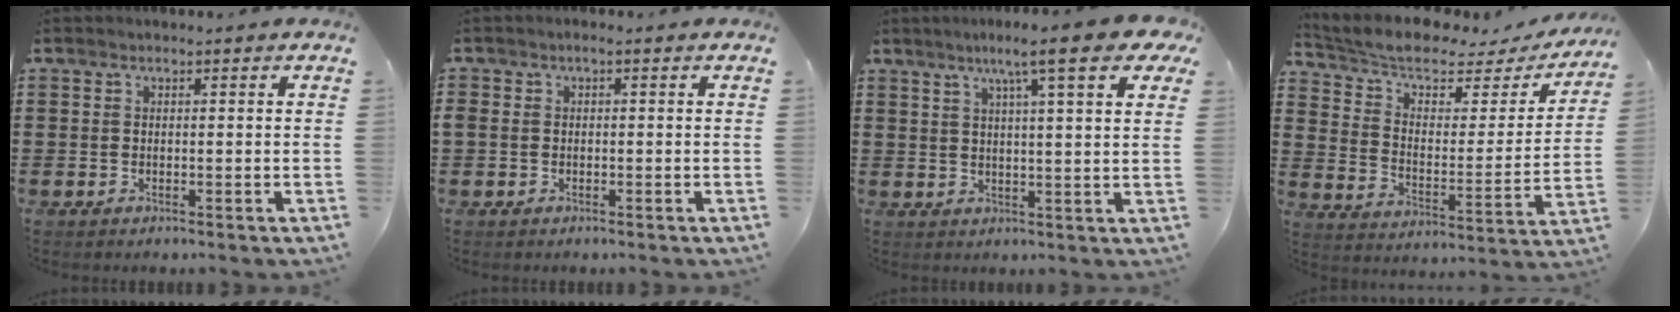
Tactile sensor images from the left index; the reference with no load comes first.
{"total": 1.0, "force": [-0.4, 0.6, 0.7], "torque": [-0.023, 0.000, -0.012]}
{"total": 9.9, "force": [6.2, 0.9, 7.6], "torque": [-0.130, -0.011, 0.098]}
{"total": 6.2, "force": [5.1, 1.9, 3.0], "torque": [-0.083, -0.033, 0.084]}